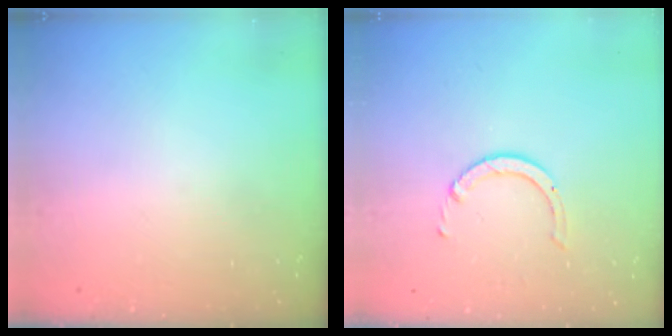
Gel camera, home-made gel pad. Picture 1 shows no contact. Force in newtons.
{"total": 2.3, "press": 2.3, "slide": 0.3}